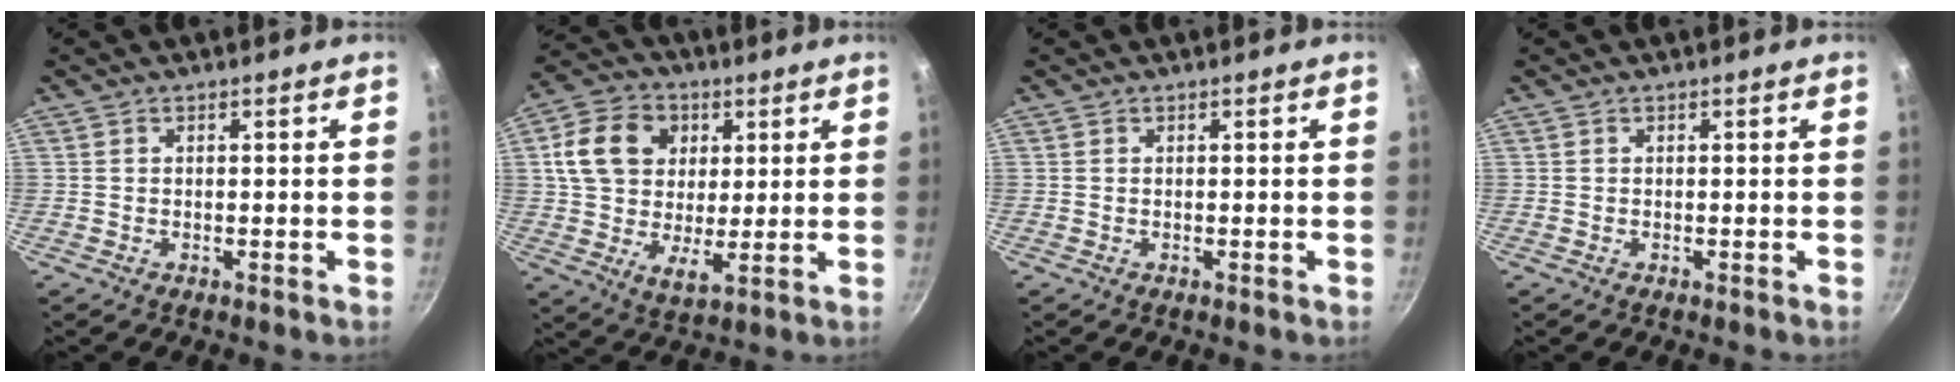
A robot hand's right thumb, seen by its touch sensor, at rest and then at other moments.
{"total": 14.6, "force": [4.3, 10.9, 8.8], "torque": [-0.143, -0.008, 0.064]}
{"total": 0.0}
{"total": 0.0}